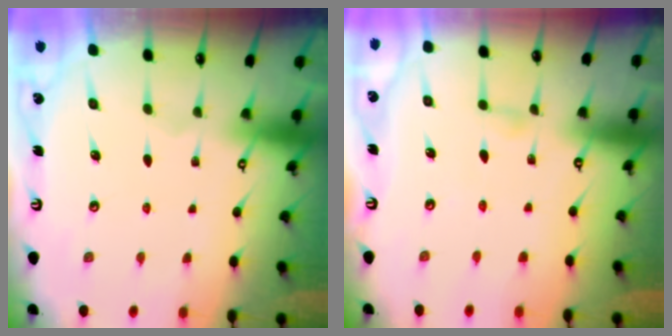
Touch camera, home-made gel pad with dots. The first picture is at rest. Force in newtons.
{"total": 2.5, "press": 2.4, "slide": 0.3}